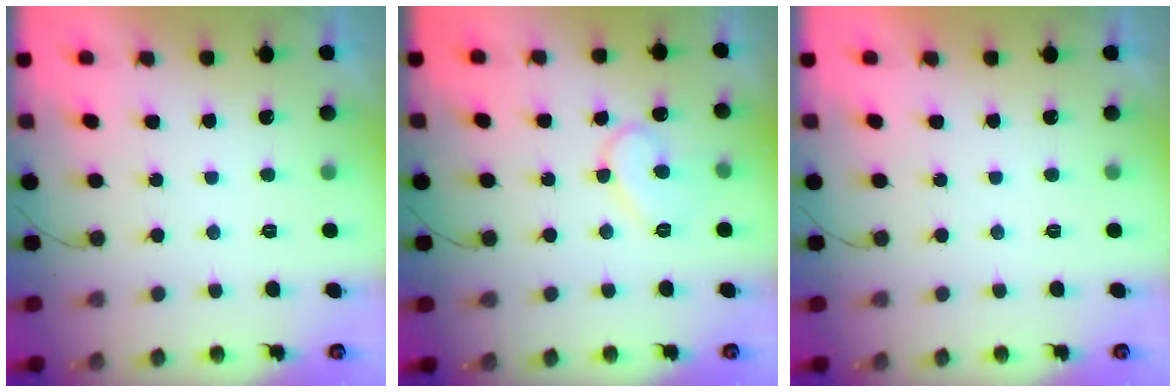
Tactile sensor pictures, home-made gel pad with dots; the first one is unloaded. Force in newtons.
{"total": 9.5, "press": 9.4, "slide": 0.7}
{"total": 1.8, "press": 1.8, "slide": 0.1}